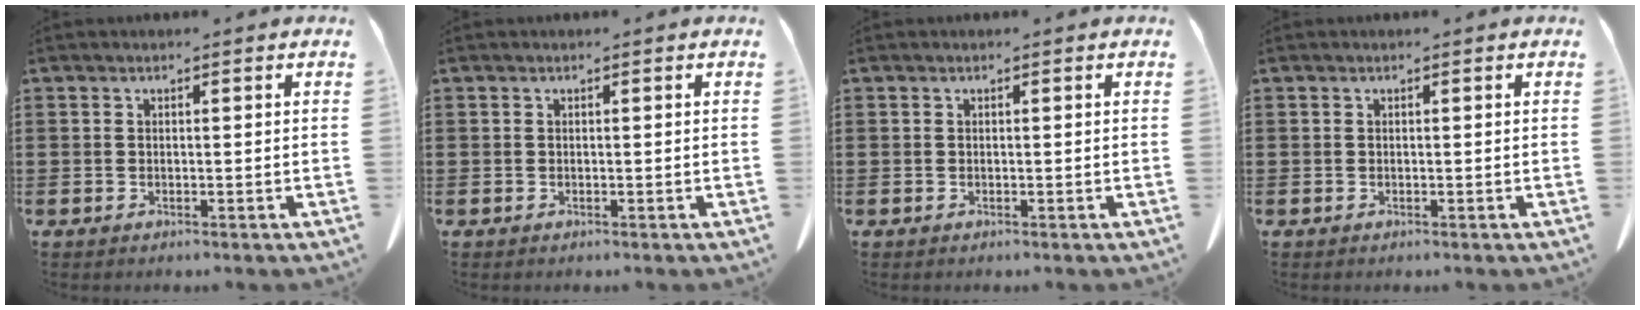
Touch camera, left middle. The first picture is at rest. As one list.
[{"total": 0.0}, {"total": 0.0}, {"total": 0.0}]